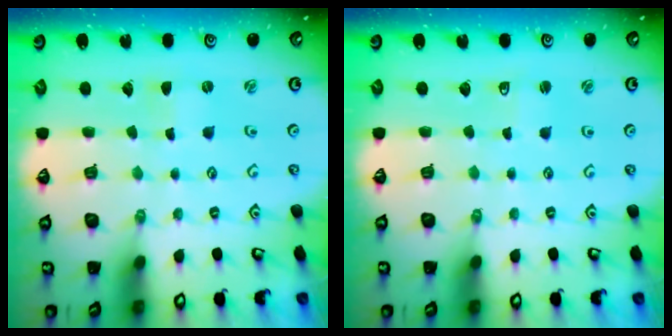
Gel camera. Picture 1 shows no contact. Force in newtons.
{"total": 2.2, "press": 2.2, "slide": 0.3}